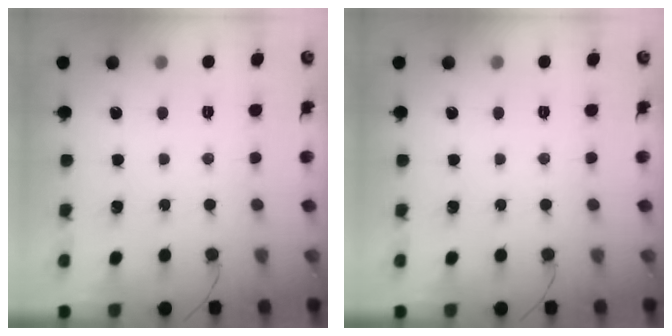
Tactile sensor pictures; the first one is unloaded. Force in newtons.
{"total": 0.0}